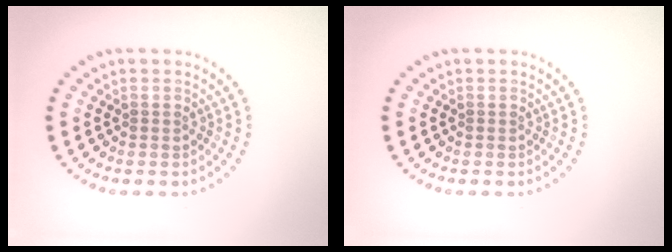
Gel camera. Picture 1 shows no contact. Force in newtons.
{"total": 0.0}